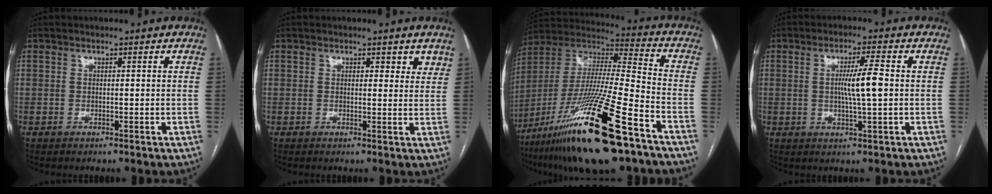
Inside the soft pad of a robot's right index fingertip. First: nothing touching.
{"total": 2.6, "force": [1.8, 1.4, 1.2], "torque": [0.000, -0.003, 0.018]}
{"total": 26.3, "force": [-15.4, 2.4, 21.2], "torque": [-0.406, -0.045, -0.277]}
{"total": 5.8, "force": [0.2, -0.1, 5.8], "torque": [-0.103, -0.002, 0.003]}